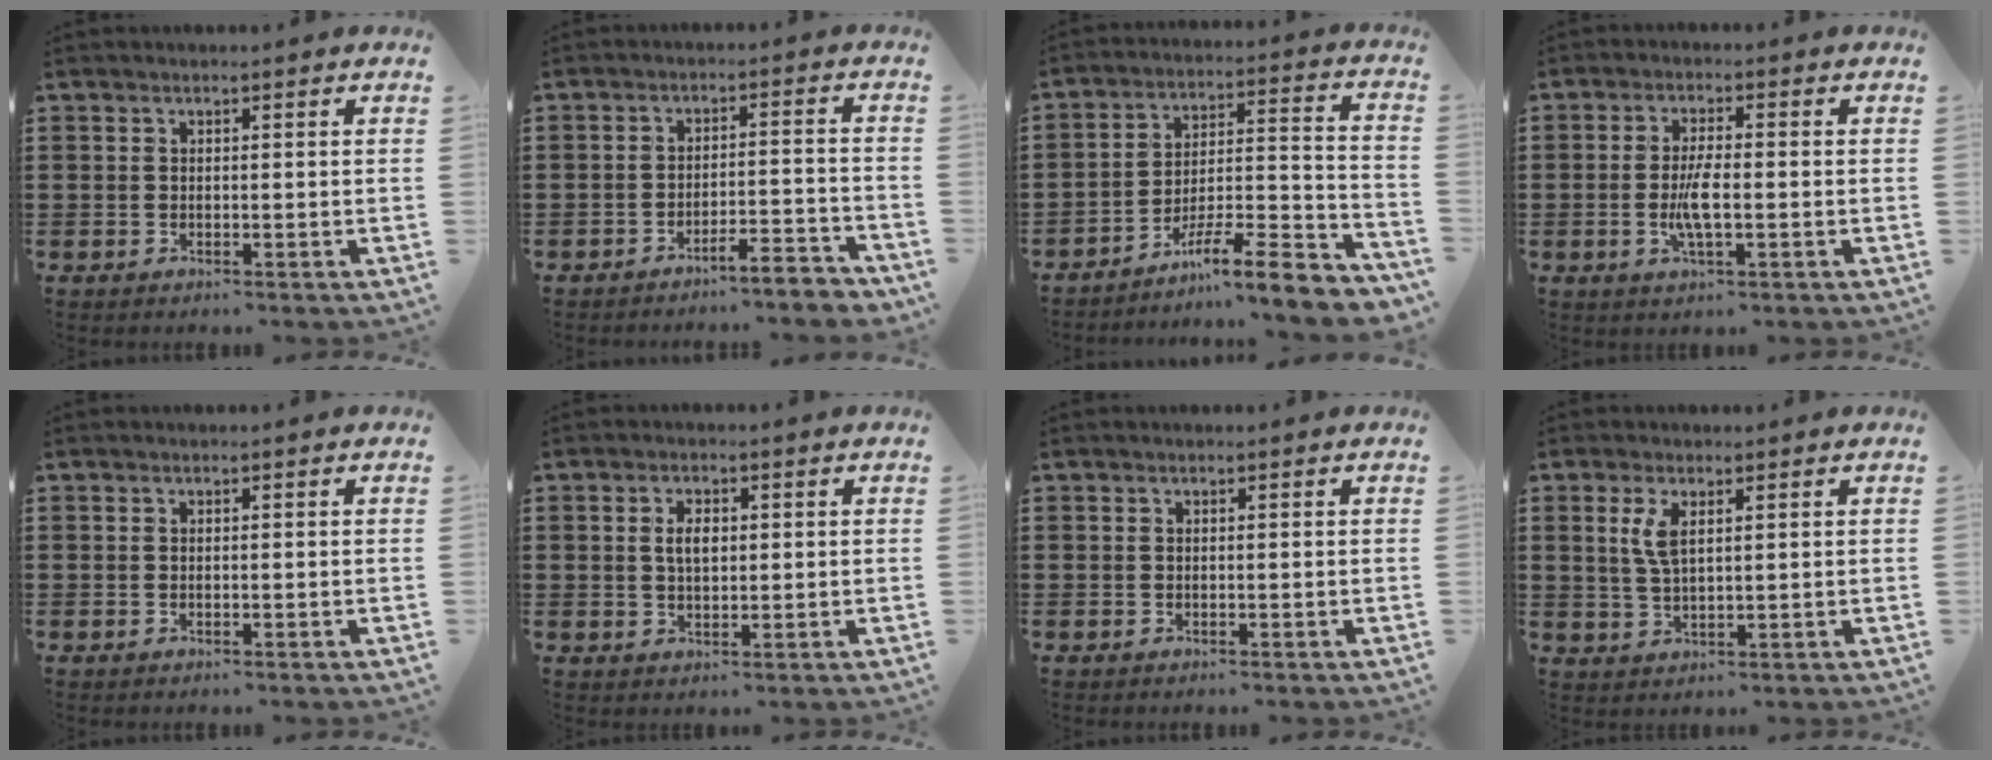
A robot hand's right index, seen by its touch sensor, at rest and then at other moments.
{"total": 4.5, "force": [-4.1, 0.0, 1.6], "torque": [-0.028, -0.005, -0.083]}
{"total": 8.9, "force": [-7.2, 0.8, 5.2], "torque": [-0.075, 0.005, -0.141]}
{"total": 4.7, "force": [-1.0, 1.2, 4.4], "torque": [-0.097, -0.005, -0.025]}
{"total": 0.0}
{"total": 3.2, "force": [0.5, 1.6, 2.7], "torque": [-0.046, 0.004, 0.004]}
{"total": 0.0}
{"total": 3.9, "force": [1.4, 1.5, 3.3], "torque": [-0.072, 0.007, 0.024]}